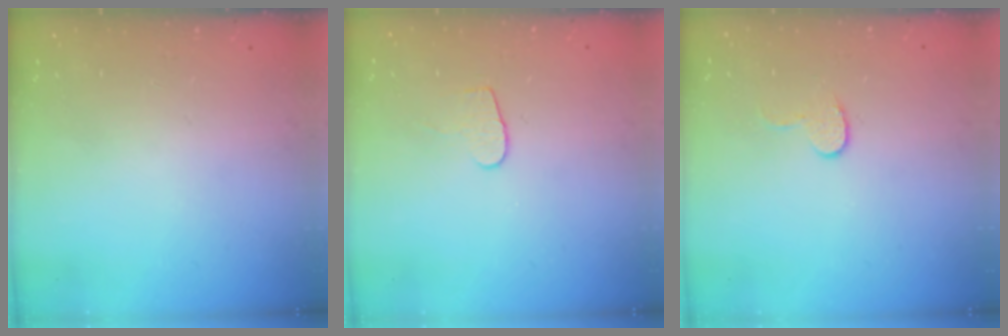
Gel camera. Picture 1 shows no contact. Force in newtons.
{"total": 5.4, "press": 5.4, "slide": 0.6}
{"total": 6.2, "press": 6.1, "slide": 0.6}